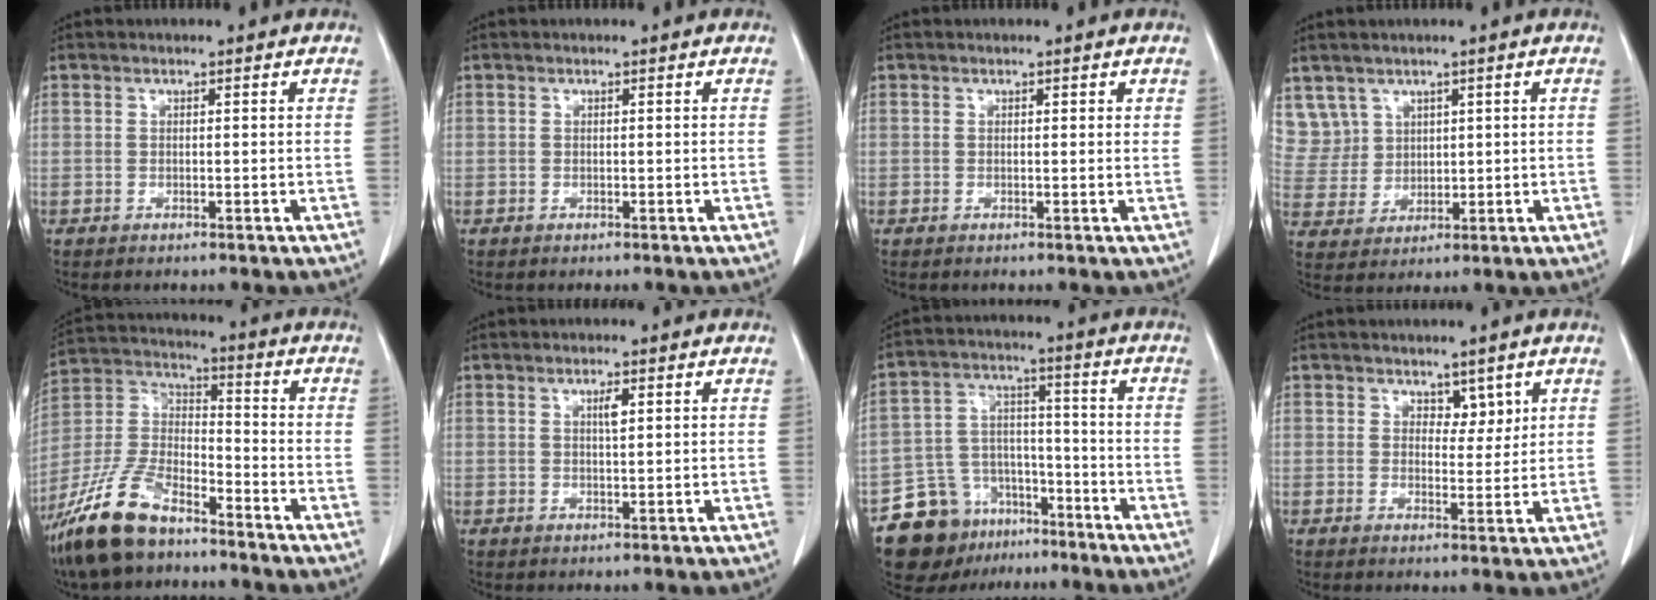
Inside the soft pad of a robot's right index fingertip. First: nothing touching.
{"total": 0.0}
{"total": 0.7, "force": [0.4, 0.3, 0.4], "torque": [-0.002, 0.000, 0.002]}
{"total": 6.8, "force": [3.9, 5.6, -0.1], "torque": [-0.001, 0.013, 0.093]}
{"total": 14.8, "force": [-11.0, 5.1, 8.5], "torque": [-0.188, -0.004, -0.210]}
{"total": 1.6, "force": [0.6, 0.2, 1.4], "torque": [-0.026, 0.000, 0.010]}
{"total": 12.6, "force": [-8.9, 8.0, 4.0], "torque": [-0.075, 0.043, -0.145]}
{"total": 2.9, "force": [1.7, 1.7, 1.6], "torque": [-0.012, -0.003, 0.029]}